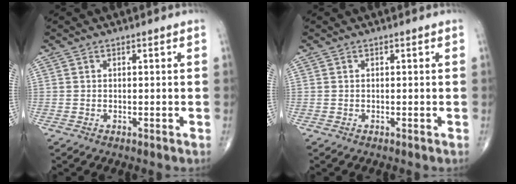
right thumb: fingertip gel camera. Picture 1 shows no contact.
{"total": 0.0}